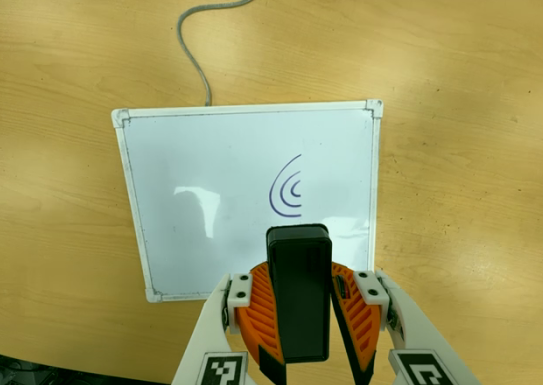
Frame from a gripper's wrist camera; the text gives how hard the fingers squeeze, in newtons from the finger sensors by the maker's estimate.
{"total": 10.8, "left": 10.6, "right": 11.1}